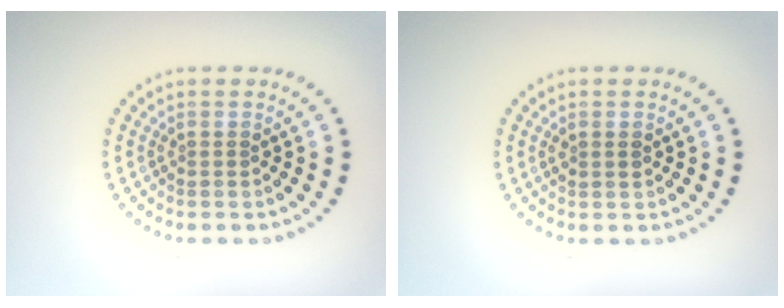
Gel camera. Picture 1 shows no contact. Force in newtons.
{"total": 0.9, "press": 0.8, "slide": 0.3}